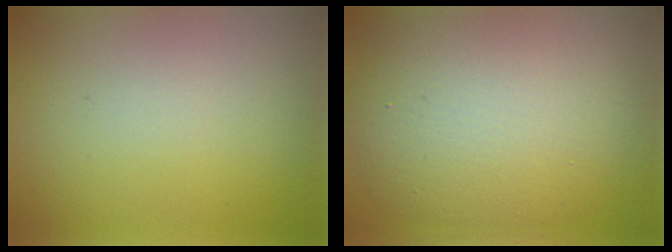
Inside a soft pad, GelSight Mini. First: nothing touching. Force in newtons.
{"total": 11.4, "press": 11.4, "slide": 0.8}